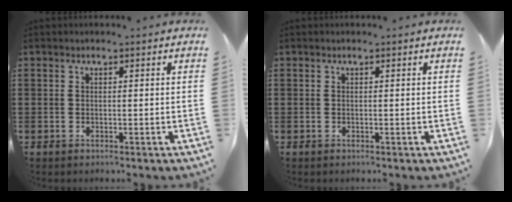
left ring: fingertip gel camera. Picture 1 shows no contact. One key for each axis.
{"total": 0.0}